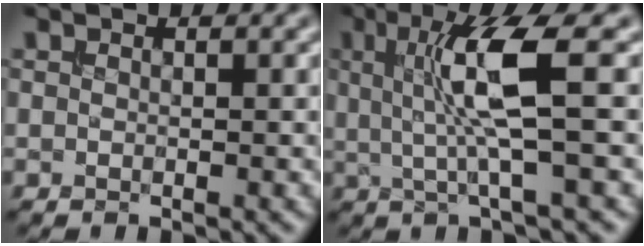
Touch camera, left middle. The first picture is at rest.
{"total": 6.4, "force": [1.0, 1.0, 6.2], "torque": [-0.125, 0.000, 0.022]}